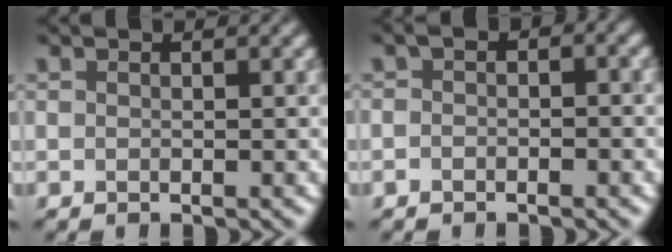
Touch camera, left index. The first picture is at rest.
{"total": 1.5, "force": [-0.5, 0.8, 1.1], "torque": [-0.024, 0.005, -0.012]}